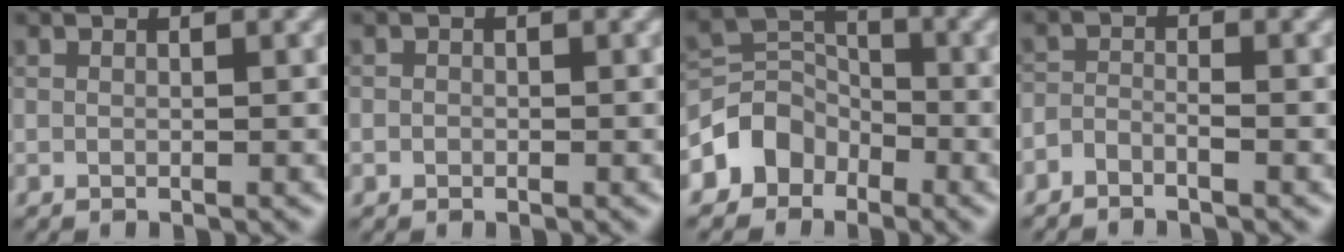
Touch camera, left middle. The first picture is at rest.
{"total": 0.6, "force": [-0.2, 0.5, 0.1], "torque": [0.002, -0.004, -0.004]}
{"total": 3.9, "force": [-2.2, 3.2, 0.8], "torque": [-0.002, 0.008, -0.050]}
{"total": 1.3, "force": [-1.1, 0.5, 0.6], "torque": [-0.012, 0.003, -0.025]}